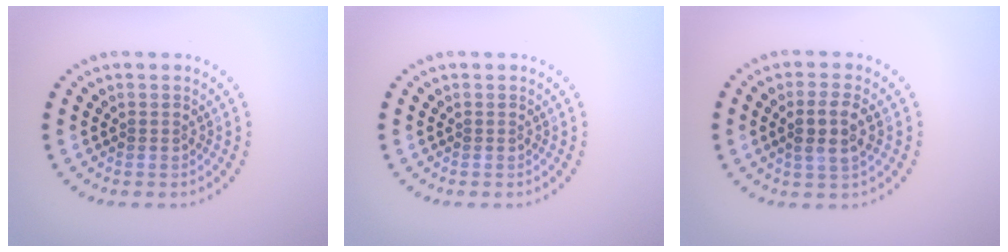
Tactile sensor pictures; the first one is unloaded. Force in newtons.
{"total": 0.0}
{"total": 2.9, "press": 2.7, "slide": 0.9}